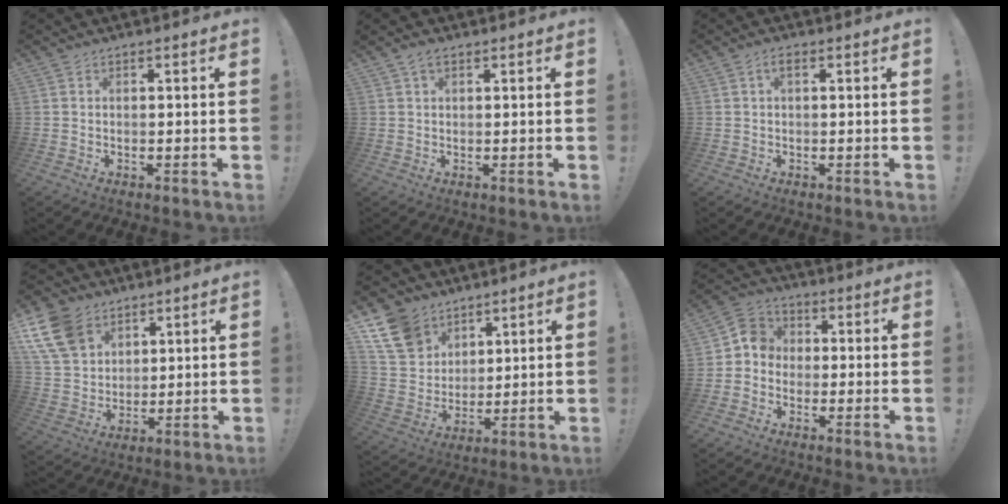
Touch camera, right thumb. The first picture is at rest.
{"total": 2.4, "force": [1.2, 1.1, 1.7], "torque": [-0.028, 0.000, 0.020]}
{"total": 1.8, "force": [0.3, 0.8, 1.7], "torque": [-0.028, 0.005, 0.002]}
{"total": 14.8, "force": [7.9, 10.6, 6.5], "torque": [-0.126, -0.039, 0.159]}
{"total": 14.0, "force": [8.6, 9.9, 5.0], "torque": [-0.094, -0.051, 0.174]}
{"total": 6.4, "force": [-1.8, 5.6, 2.3], "torque": [-0.040, 0.026, -0.030]}